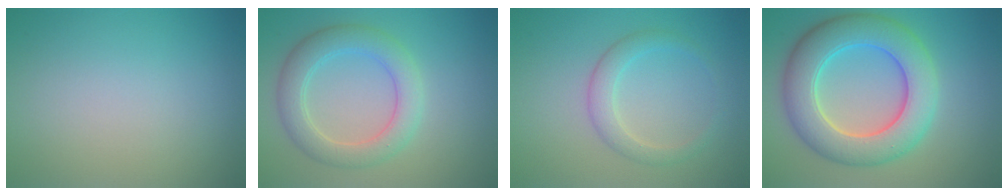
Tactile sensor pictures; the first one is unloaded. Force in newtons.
{"total": 4.5, "press": 4.5, "slide": 0.3}
{"total": 2.4, "press": 2.4, "slide": 0.1}
{"total": 8.9, "press": 8.9, "slide": 0.0}